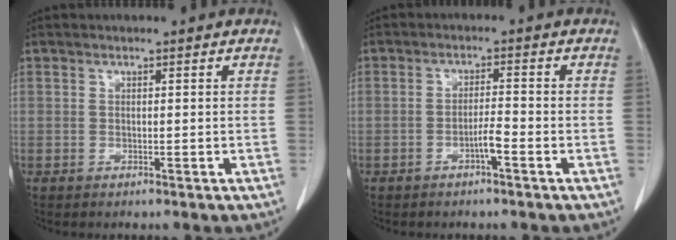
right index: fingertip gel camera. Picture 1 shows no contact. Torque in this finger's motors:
{"motor_torque": [0.91, 0.19, 0.41, 0.07]}